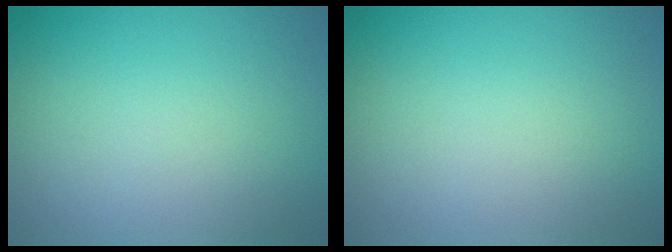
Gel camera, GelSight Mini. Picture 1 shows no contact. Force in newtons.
{"total": 0.0}